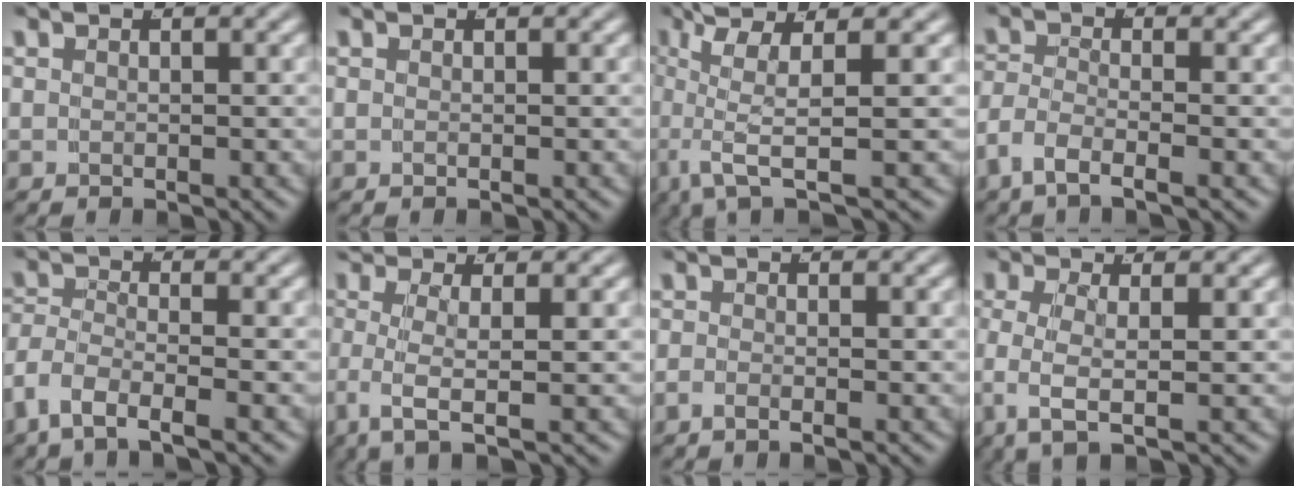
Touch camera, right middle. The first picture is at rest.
{"total": 0.0}
{"total": 6.4, "force": [0.6, 2.0, 6.0], "torque": [-0.127, -0.016, 0.021]}
{"total": 3.2, "force": [-2.0, 1.3, 2.2], "torque": [-0.060, -0.021, -0.027]}
{"total": 4.3, "force": [-2.4, 2.5, 2.6], "torque": [-0.083, -0.033, -0.030]}
{"total": 3.8, "force": [-0.2, 0.9, 3.6], "torque": [-0.089, -0.015, 0.003]}
{"total": 1.2, "force": [-1.0, 0.1, 0.7], "torque": [-0.019, -0.006, -0.016]}
{"total": 4.3, "force": [0.3, 2.0, 3.8], "torque": [-0.094, -0.011, 0.008]}